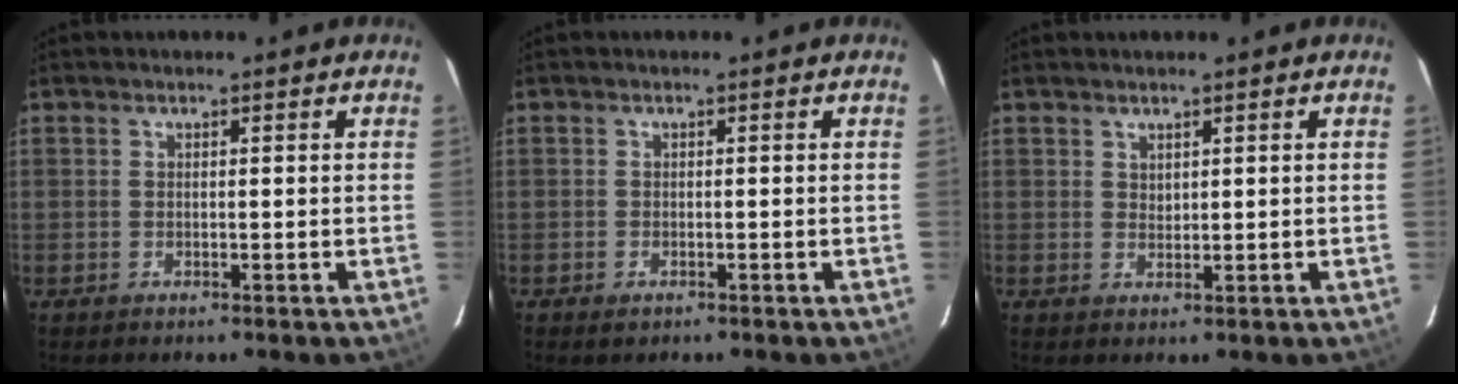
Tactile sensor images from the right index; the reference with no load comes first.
{"total": 1.2, "force": [-0.8, 0.8, 0.5], "torque": [-0.008, -0.001, -0.013]}
{"total": 1.2, "force": [1.0, 0.6, 0.2], "torque": [0.001, 0.001, 0.020]}